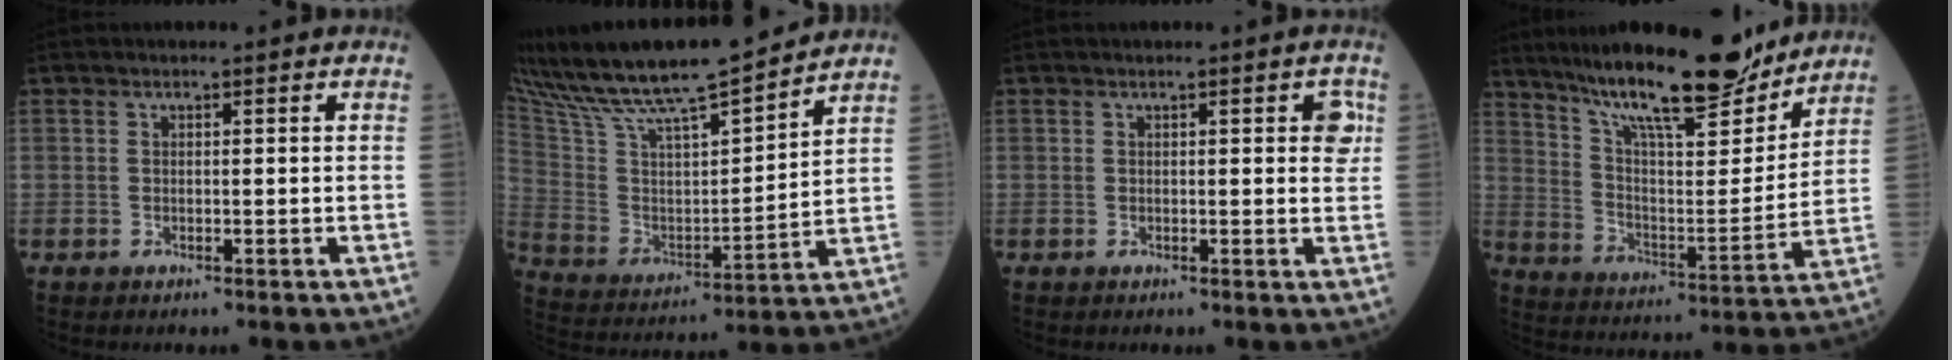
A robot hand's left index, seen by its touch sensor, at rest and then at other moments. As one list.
[{"total": 20.5, "force": [18.0, 1.8, 9.6], "torque": [-0.183, 0.002, 0.309]}, {"total": 2.6, "force": [0.9, 0.7, 2.3], "torque": [-0.019, 0.002, 0.005]}, {"total": 20.2, "force": [16.9, 3.0, 10.6], "torque": [-0.177, -0.012, 0.274]}]